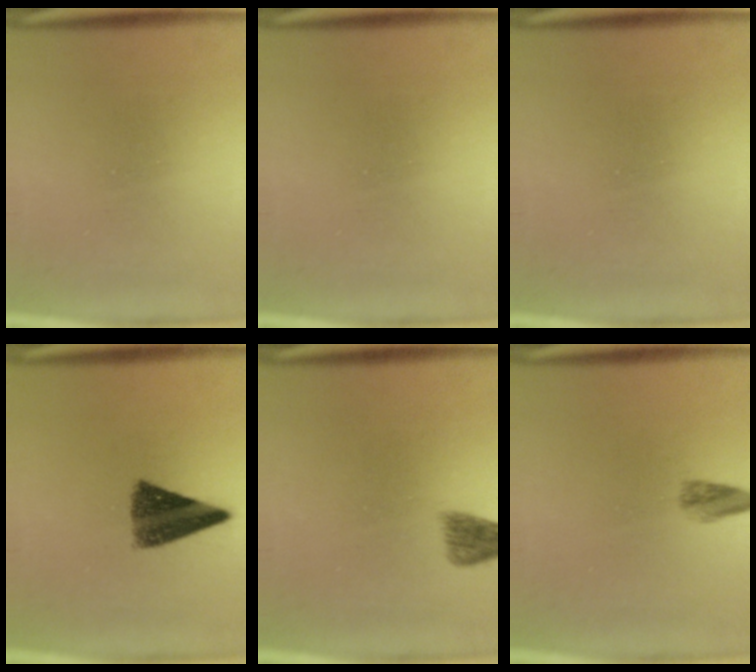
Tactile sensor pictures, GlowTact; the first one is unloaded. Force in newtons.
{"total": 0.0}
{"total": 0.0}
{"total": 8.7}
{"total": 2.1}
{"total": 1.8}